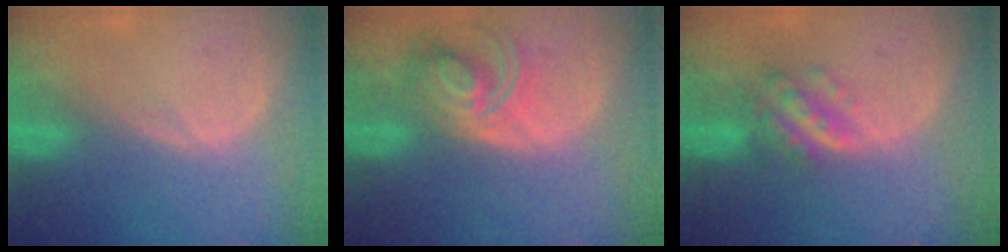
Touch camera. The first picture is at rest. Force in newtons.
{"total": 7.5, "press": 6.7, "slide": 3.5}
{"total": 6.0, "press": 5.3, "slide": 2.8}